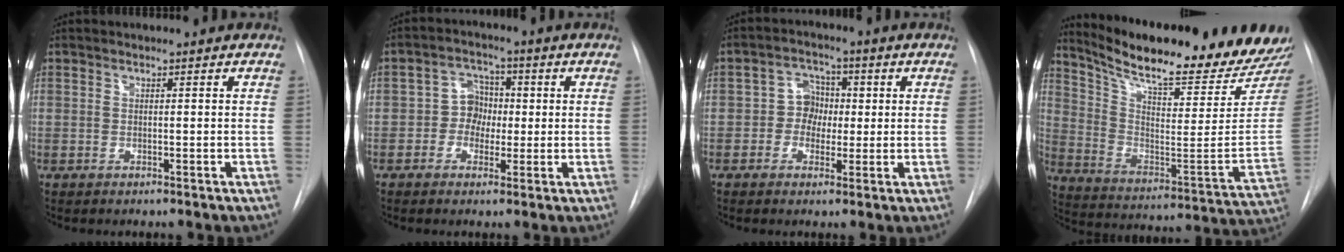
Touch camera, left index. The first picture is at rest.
{"total": 4.8, "force": [-0.3, 4.1, 2.4], "torque": [-0.040, 0.020, -0.010]}
{"total": 4.7, "force": [-0.1, 4.1, 2.3], "torque": [-0.037, 0.020, -0.006]}
{"total": 26.5, "force": [23.1, 2.2, 12.7], "torque": [-0.212, -0.082, 0.327]}